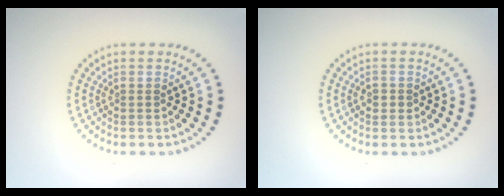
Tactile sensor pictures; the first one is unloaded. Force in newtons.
{"total": 1.0, "press": 0.9, "slide": 0.3}